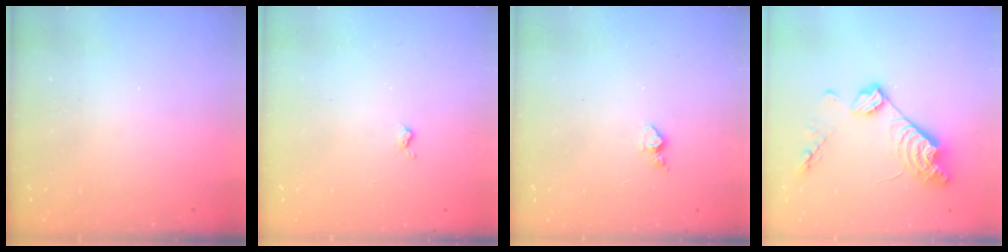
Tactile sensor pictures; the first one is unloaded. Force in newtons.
{"total": 2.8, "press": 2.7, "slide": 0.5}
{"total": 5.2, "press": 5.1, "slide": 0.5}
{"total": 14.5, "press": 14.5, "slide": 1.0}